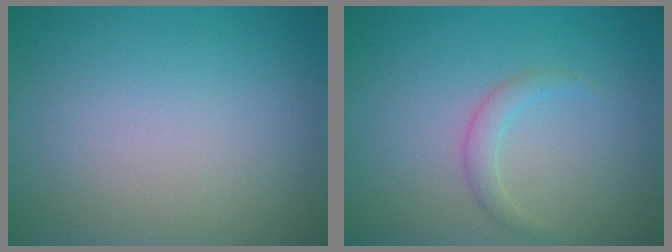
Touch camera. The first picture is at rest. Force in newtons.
{"total": 1.4, "press": 1.4, "slide": 0.0}